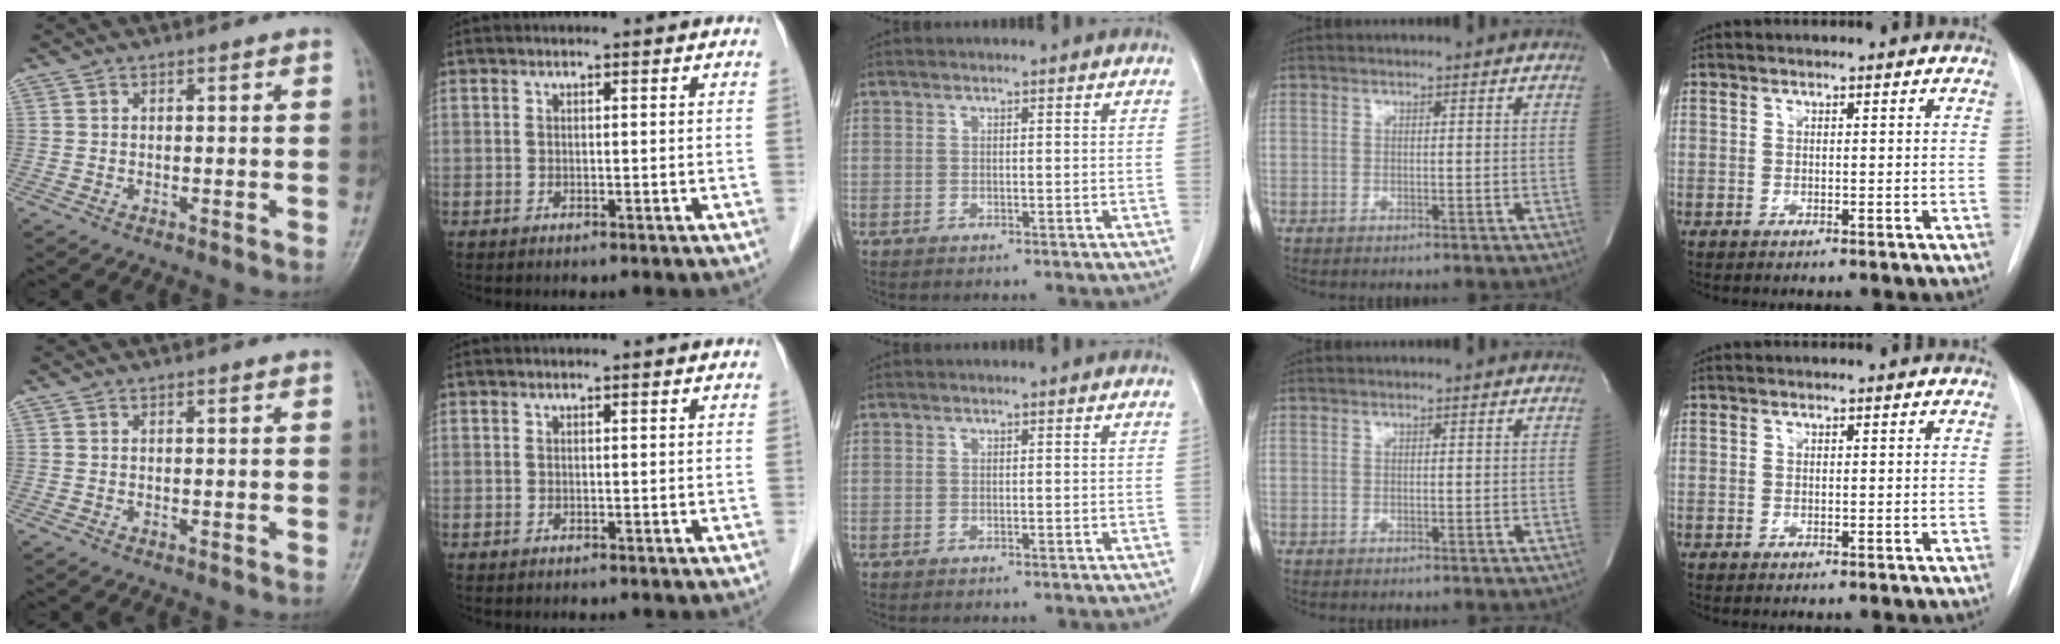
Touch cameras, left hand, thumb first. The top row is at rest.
{"index": {"total": 0.8, "force": [-0.7, 0.0, -0.2], "torque": [0.005, -0.006, -0.012]}}